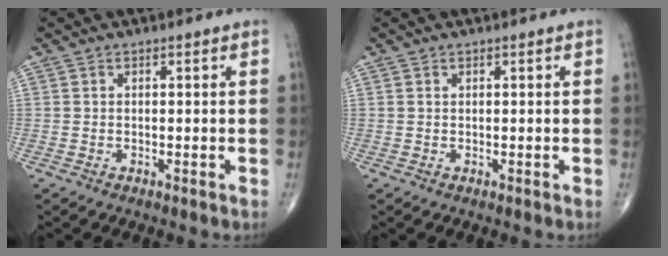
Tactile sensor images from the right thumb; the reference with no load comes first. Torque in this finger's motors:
{"motor_torque": [-0.19, 0.01, -0.09, -0.15, -0.02]}